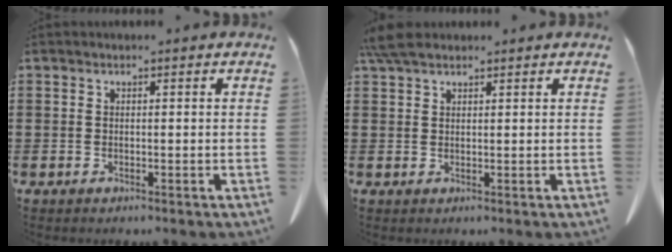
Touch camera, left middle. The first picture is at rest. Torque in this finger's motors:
{"motor_torque": [0.71, 0.48, 0.09, 0.03]}